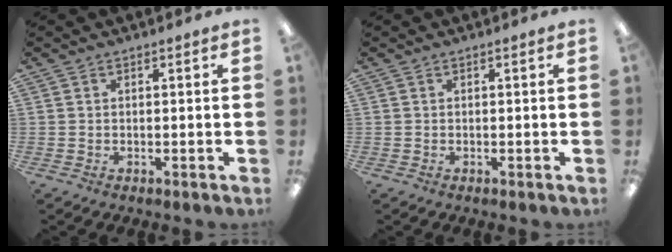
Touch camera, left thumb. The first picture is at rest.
{"total": 0.0}